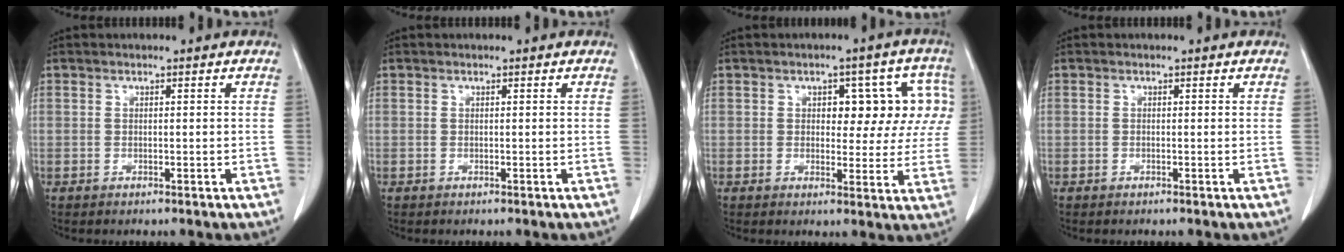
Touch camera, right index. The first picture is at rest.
{"total": 0.0}
{"total": 8.8, "force": [2.0, 4.8, 7.1], "torque": [-0.065, 0.033, 0.022]}
{"total": 0.0}